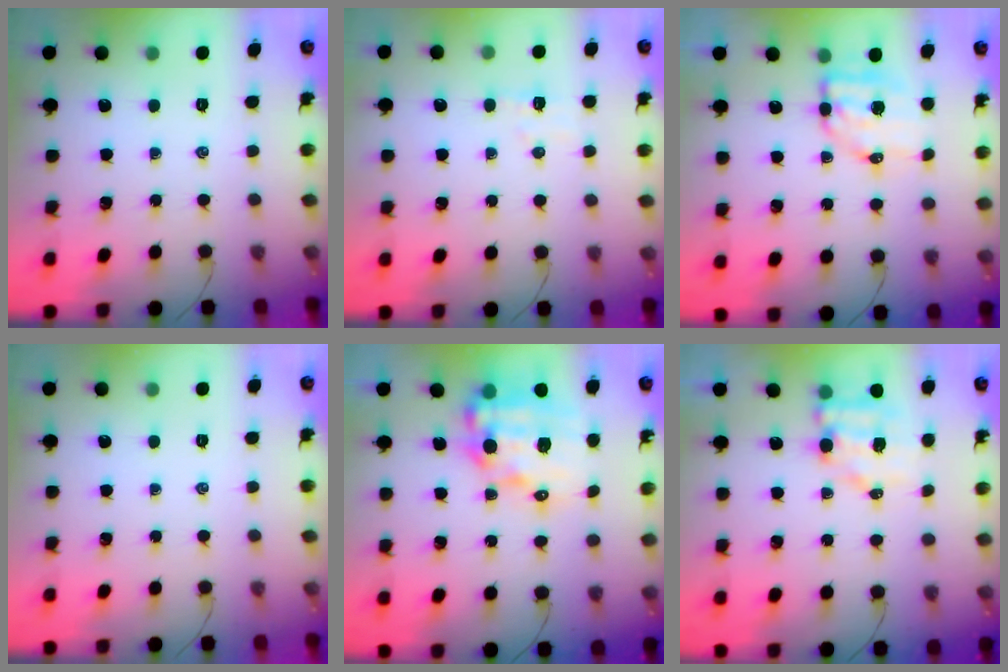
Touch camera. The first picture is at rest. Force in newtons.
{"total": 4.7, "press": 4.6, "slide": 1.2}
{"total": 6.6, "press": 6.5, "slide": 1.3}
{"total": 0.0}
{"total": 15.6, "press": 15.2, "slide": 3.3}
{"total": 6.9, "press": 6.8, "slide": 1.0}